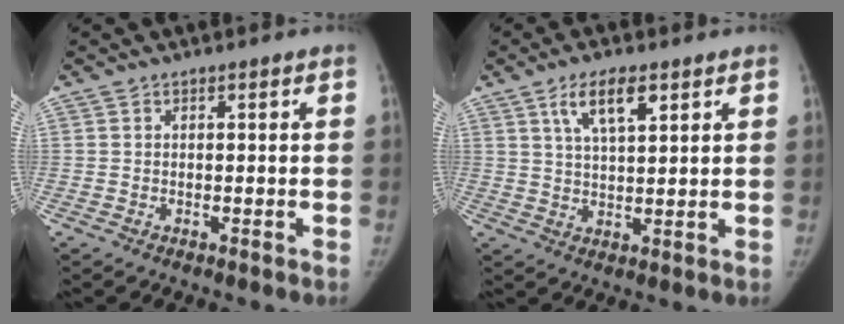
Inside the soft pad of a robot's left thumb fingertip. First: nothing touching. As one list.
[{"total": 7.3, "force": [3.8, 2.7, 5.6], "torque": [-0.092, -0.012, 0.070]}]